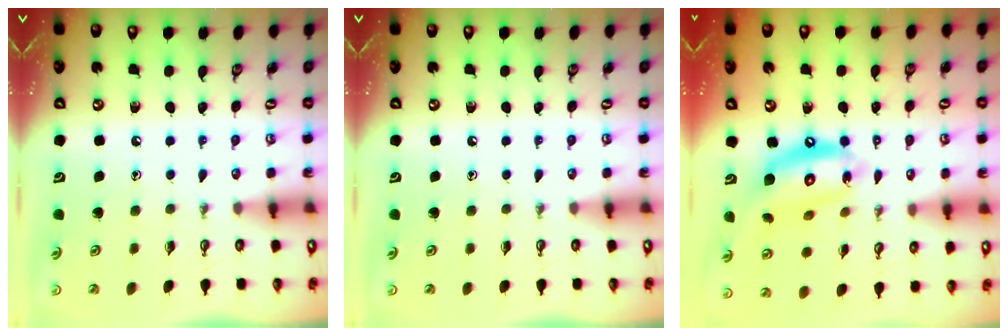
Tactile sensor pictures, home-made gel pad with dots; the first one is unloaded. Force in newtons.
{"total": 0.0}
{"total": 13.6, "press": 13.6, "slide": 1.2}